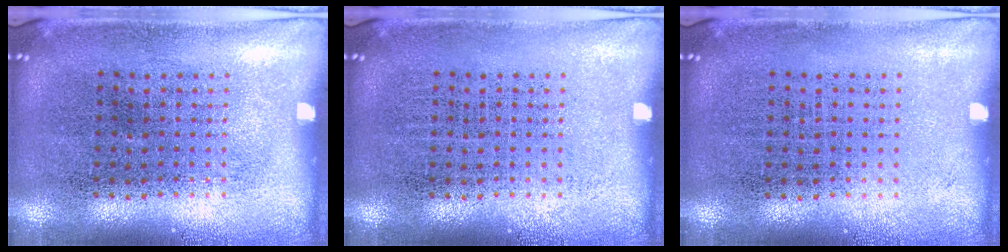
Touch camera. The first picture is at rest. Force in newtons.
{"total": 0.0}
{"total": 0.0}